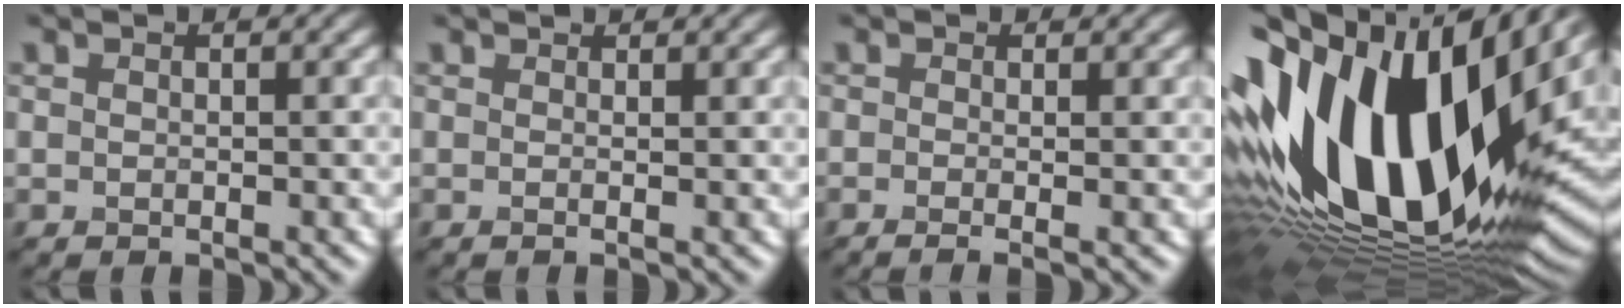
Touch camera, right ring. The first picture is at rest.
{"total": 1.1, "force": [0.8, 0.2, 0.7], "torque": [-0.023, -0.009, 0.000]}
{"total": 2.0, "force": [-0.1, 0.9, 1.8], "torque": [-0.031, -0.007, -0.013]}
{"total": 19.5, "force": [1.6, 10.9, 16.1], "torque": [-0.304, 0.017, 0.010]}